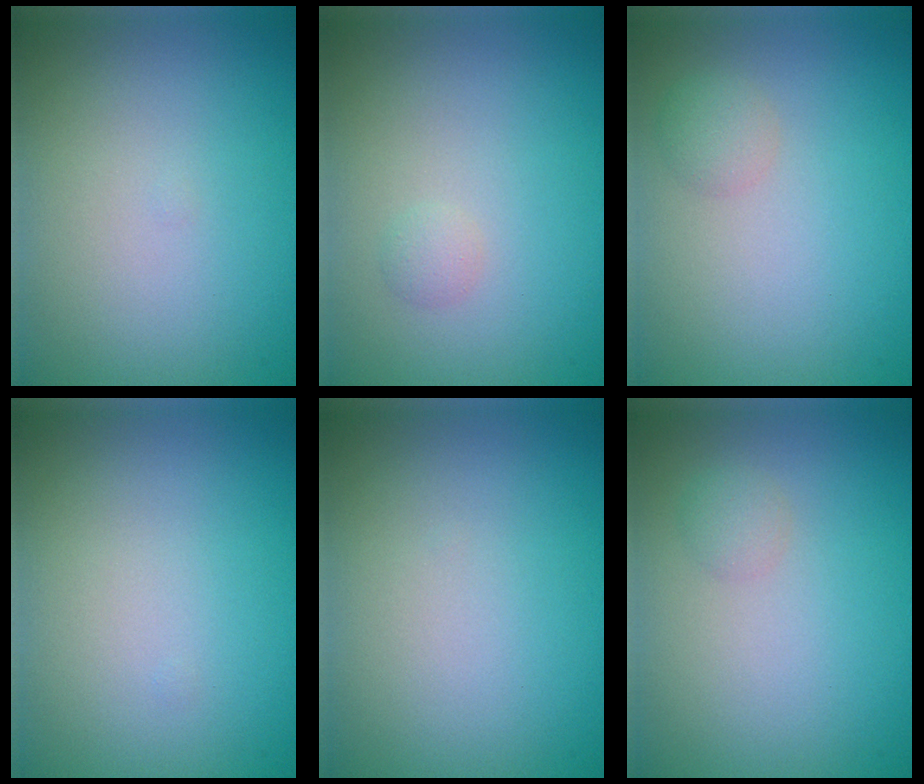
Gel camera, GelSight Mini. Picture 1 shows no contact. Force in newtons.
{"total": 0.7, "press": 0.7, "slide": 0.0}
{"total": 1.4, "press": 1.4, "slide": 0.0}
{"total": 0.0}
{"total": 0.0}
{"total": 1.0, "press": 1.0, "slide": 0.0}